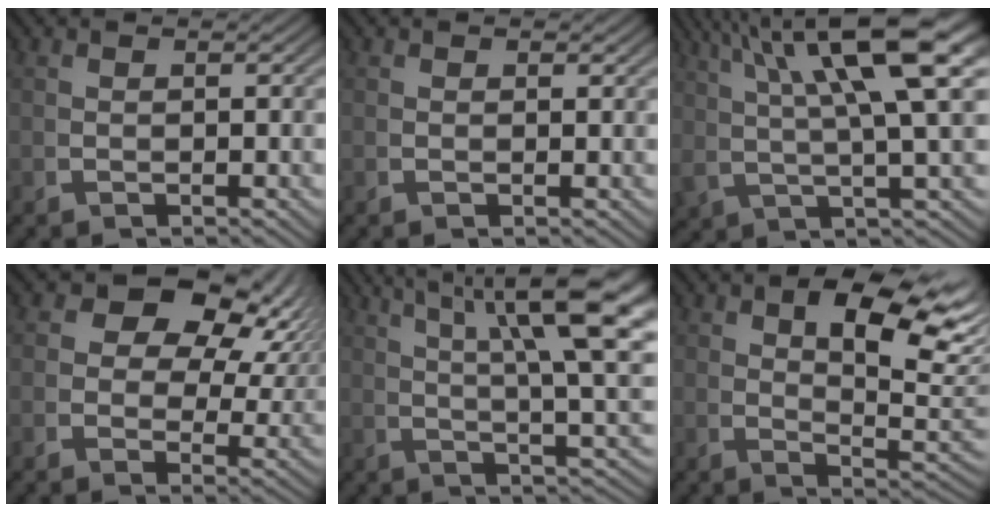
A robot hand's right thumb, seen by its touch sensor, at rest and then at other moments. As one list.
[{"total": 0.6, "force": [0.5, 0.3, 0.2], "torque": [-0.001, -0.001, 0.006]}, {"total": 10.5, "force": [5.0, 3.8, 8.4], "torque": [-0.121, 0.012, 0.086]}, {"total": 9.1, "force": [3.1, 6.0, 6.1], "torque": [-0.107, -0.011, 0.045]}, {"total": 11.5, "force": [3.6, 4.9, 9.7], "torque": [-0.109, 0.005, 0.056]}, {"total": 8.7, "force": [2.3, 4.4, 7.2], "torque": [-0.092, -0.007, 0.039]}]